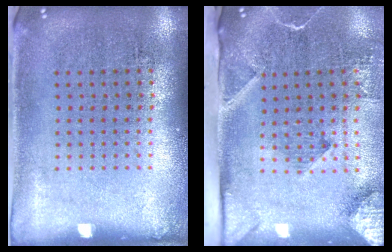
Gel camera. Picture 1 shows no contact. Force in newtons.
{"total": 3.0, "press": 2.1, "slide": 2.1}